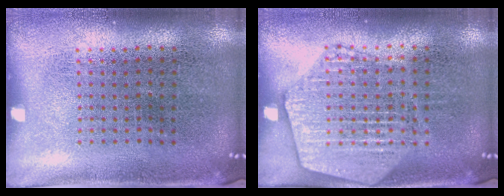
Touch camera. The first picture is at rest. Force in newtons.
{"total": 1.8, "press": 1.8, "slide": 0.2}